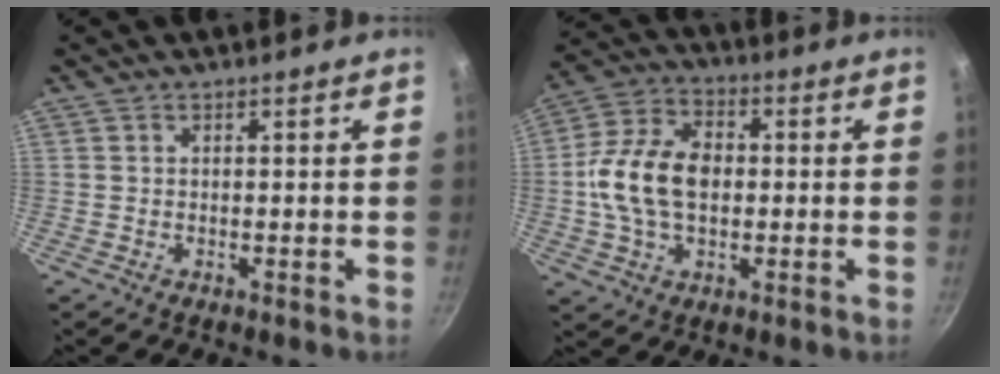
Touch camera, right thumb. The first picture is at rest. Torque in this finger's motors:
{"motor_torque": [1.68, 1.93, 0.95, -0.77, 0.01]}